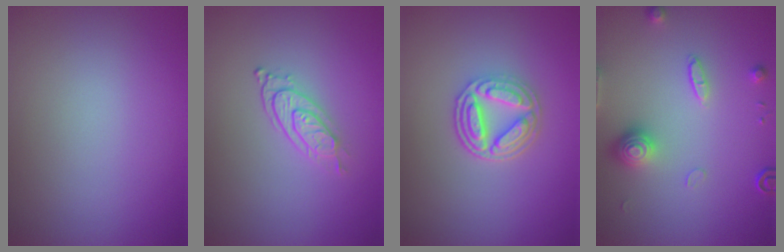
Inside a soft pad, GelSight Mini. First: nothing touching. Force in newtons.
{"total": 2.8, "press": 2.2, "slide": 1.7}
{"total": 4.5, "press": 3.7, "slide": 2.6}
{"total": 3.0, "press": 2.8, "slide": 1.1}